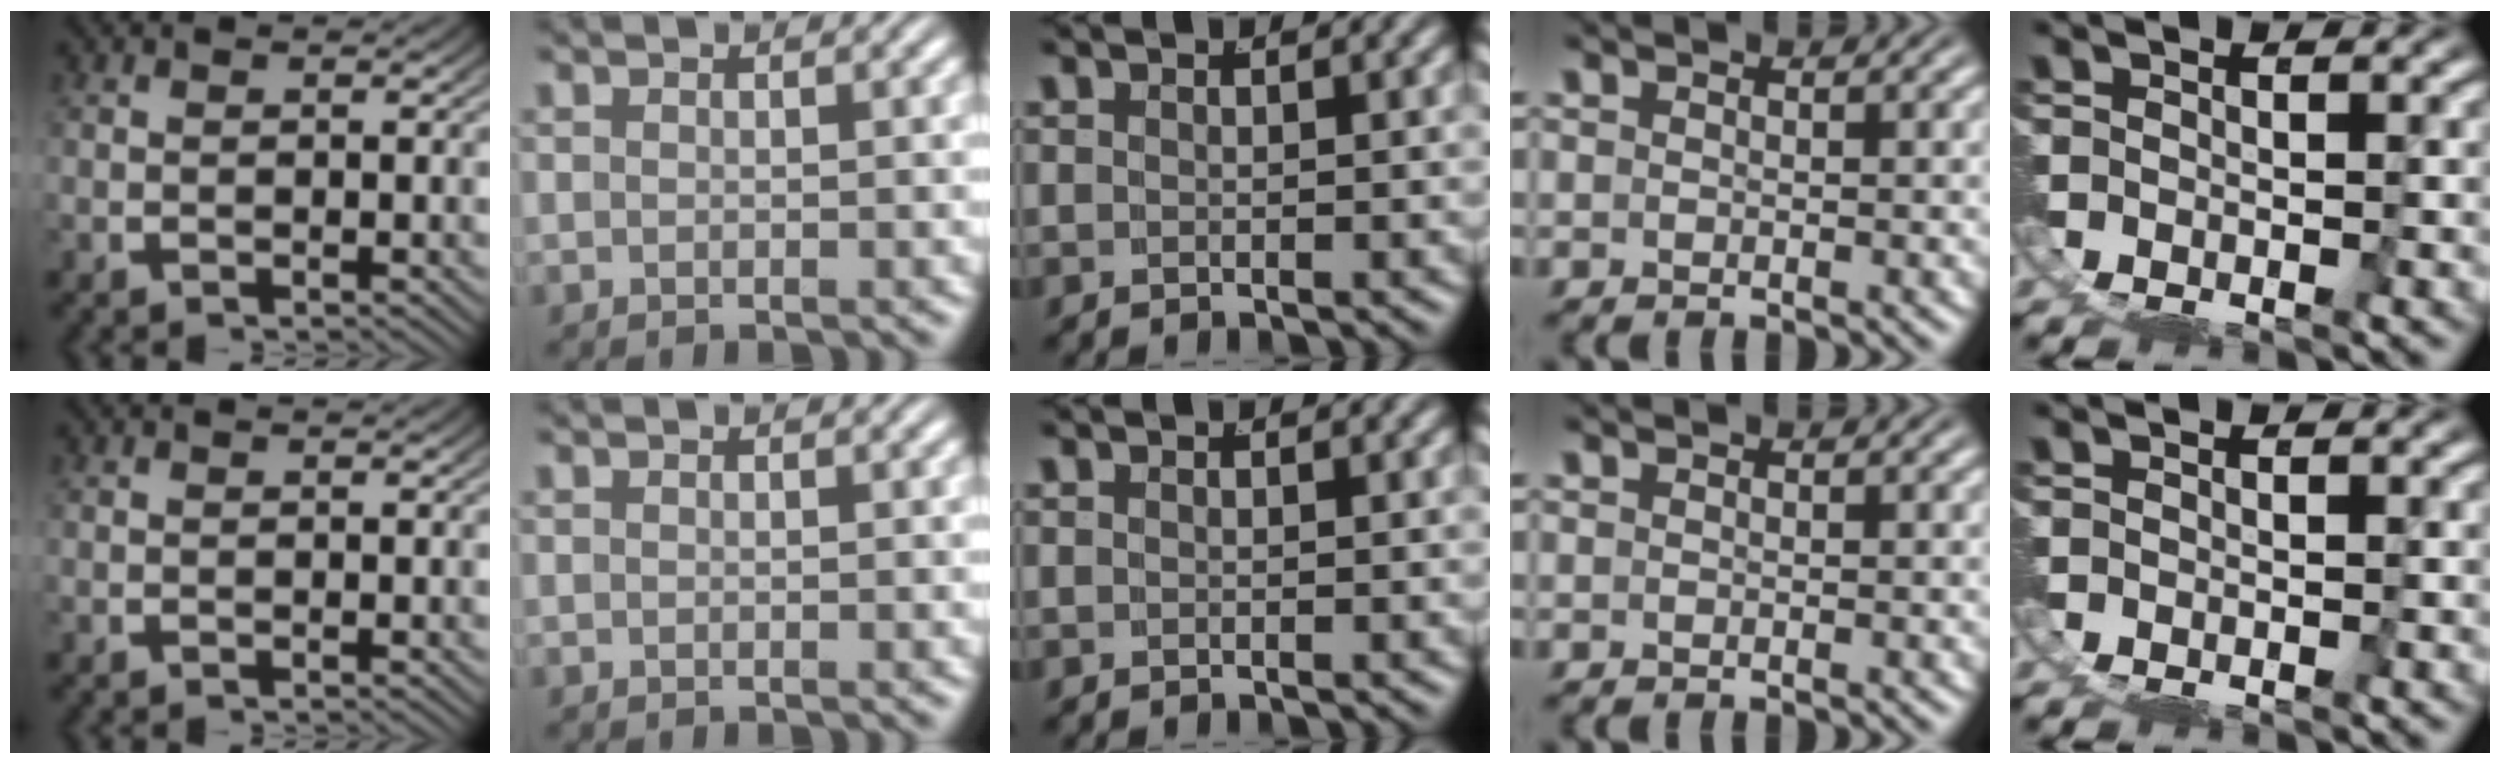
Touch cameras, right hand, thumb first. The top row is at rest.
{}